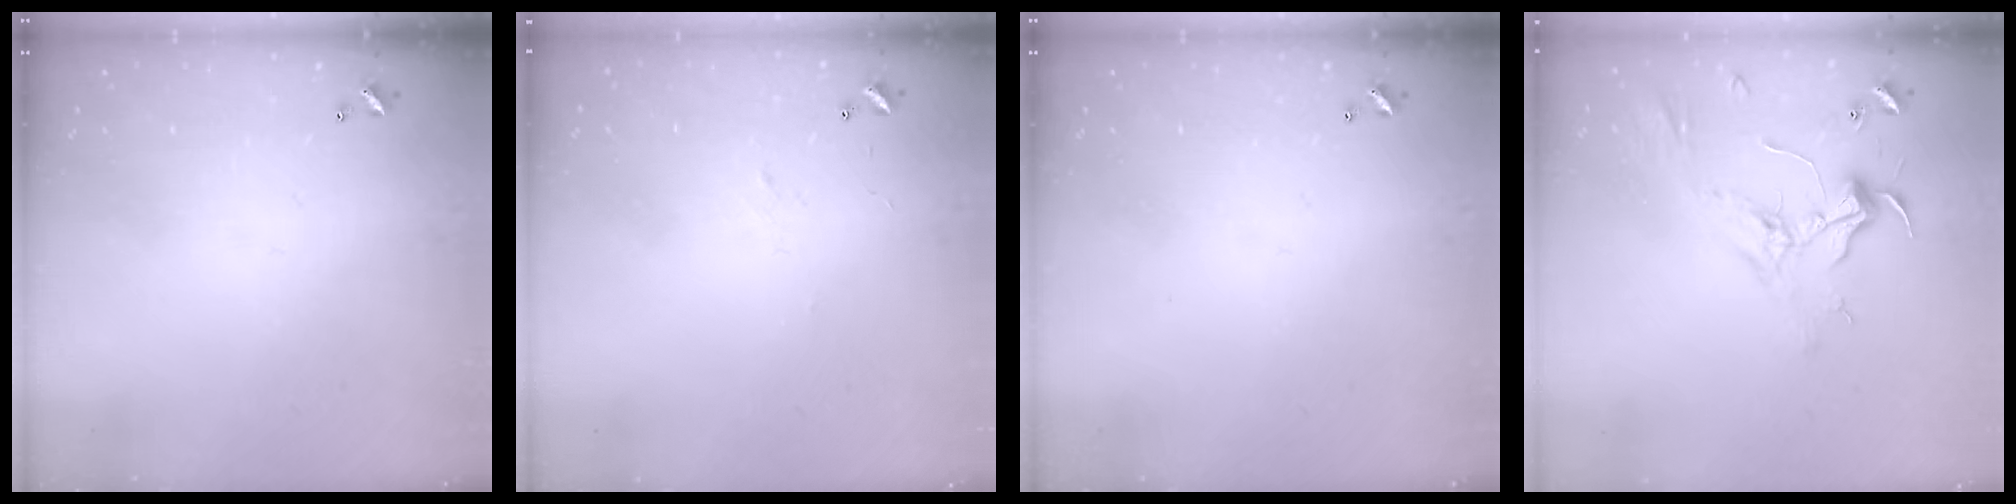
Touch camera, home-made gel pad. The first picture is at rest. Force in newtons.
{"total": 2.7, "press": 2.6, "slide": 0.4}
{"total": 0.0}
{"total": 2.4, "press": 2.3, "slide": 0.7}